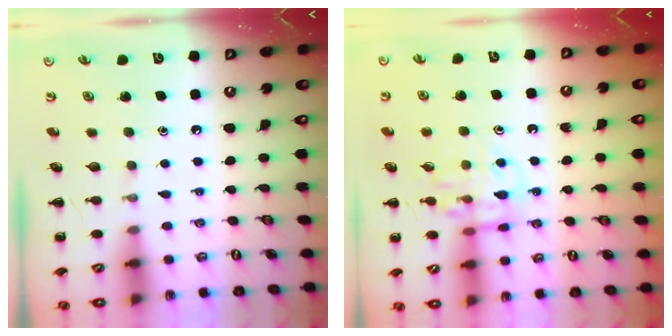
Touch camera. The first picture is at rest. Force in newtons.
{"total": 11.2, "press": 11.1, "slide": 1.2}